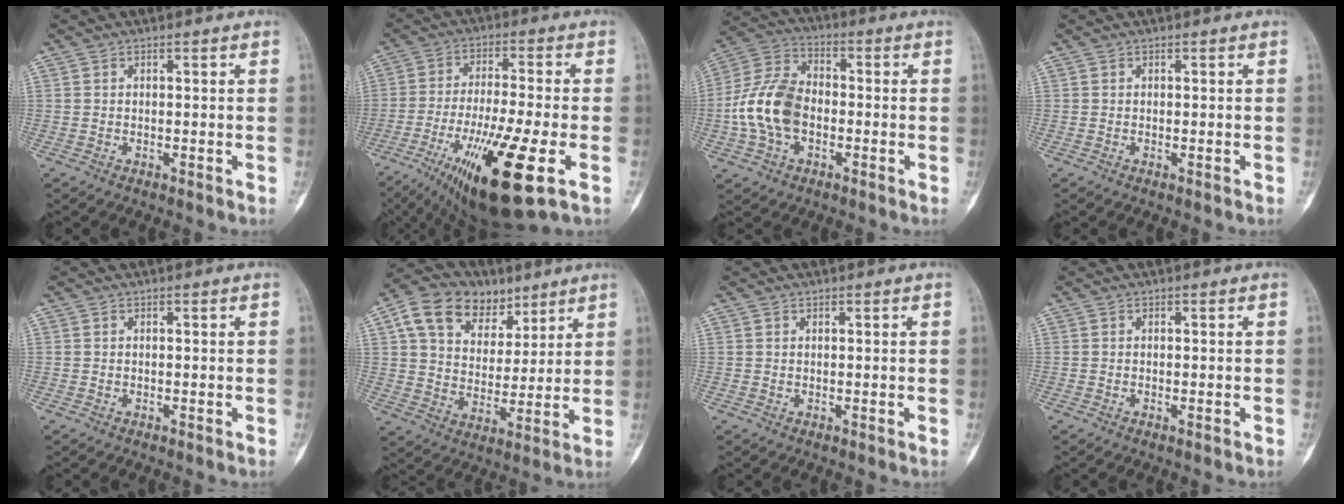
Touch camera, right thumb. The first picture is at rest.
{"total": 19.4, "force": [-7.8, 4.0, 17.3], "torque": [-0.316, -0.010, -0.122]}
{"total": 13.2, "force": [-2.3, 8.7, 9.6], "torque": [-0.189, 0.034, -0.051]}
{"total": 0.0}
{"total": 0.0}
{"total": 16.2, "force": [8.8, 11.1, 7.9], "torque": [-0.104, -0.011, 0.157]}
{"total": 0.0}
{"total": 0.0}